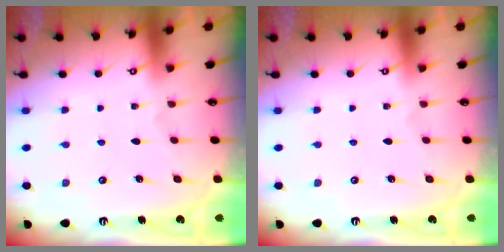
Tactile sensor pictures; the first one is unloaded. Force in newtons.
{"total": 0.0}